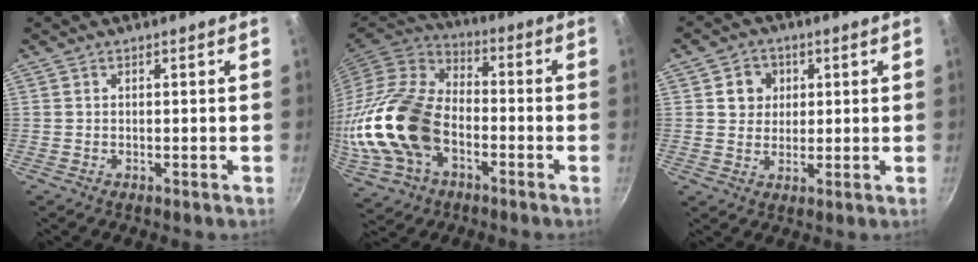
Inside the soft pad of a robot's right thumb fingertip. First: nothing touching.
{"total": 22.4, "force": [-5.1, 14.9, 15.9], "torque": [-0.317, 0.032, -0.097]}
{"total": 5.4, "force": [1.5, 4.9, 1.7], "torque": [0.008, -0.001, 0.021]}